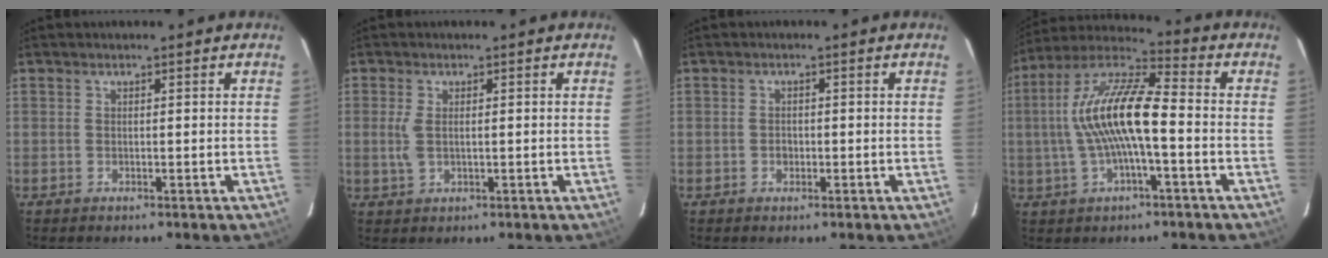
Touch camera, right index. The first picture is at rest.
{"total": 3.5, "force": [0.1, 1.7, 3.0], "torque": [-0.063, -0.002, 0.004]}
{"total": 1.5, "force": [-0.4, 1.3, 0.6], "torque": [-0.011, 0.004, -0.005]}
{"total": 14.7, "force": [-1.2, 3.7, 14.2], "torque": [-0.273, 0.017, -0.028]}